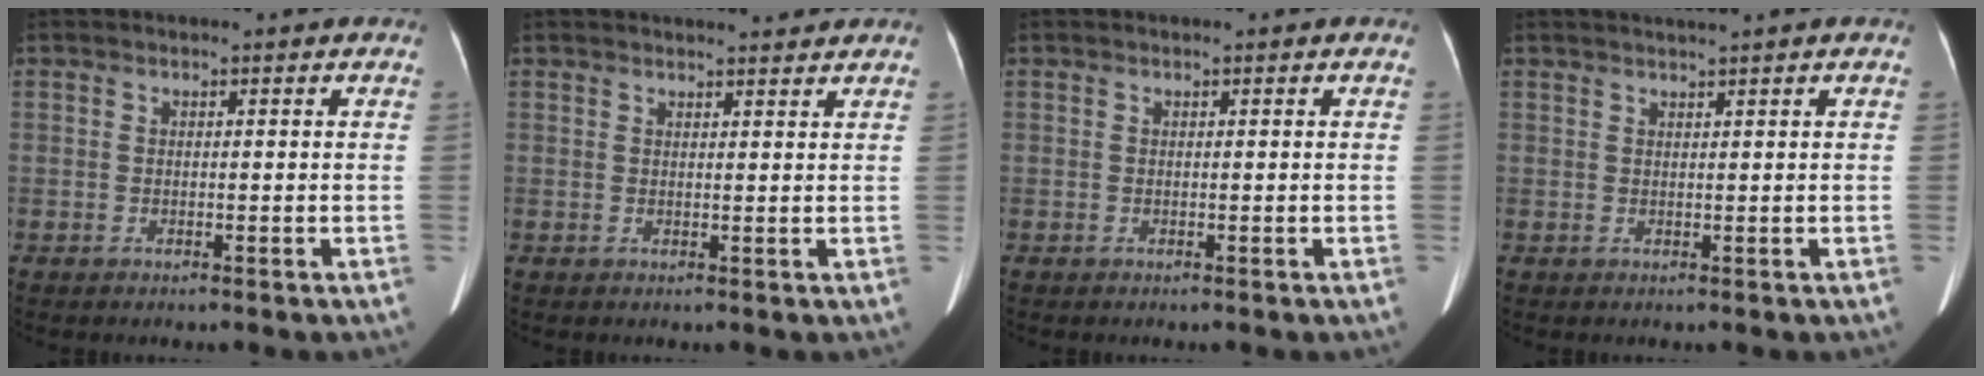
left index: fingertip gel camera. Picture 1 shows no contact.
{"total": 3.5, "force": [3.3, 0.1, 1.0], "torque": [-0.017, 0.004, 0.041]}
{"total": 0.0}
{"total": 1.5, "force": [1.3, -0.5, 0.6], "torque": [-0.010, 0.004, 0.026]}